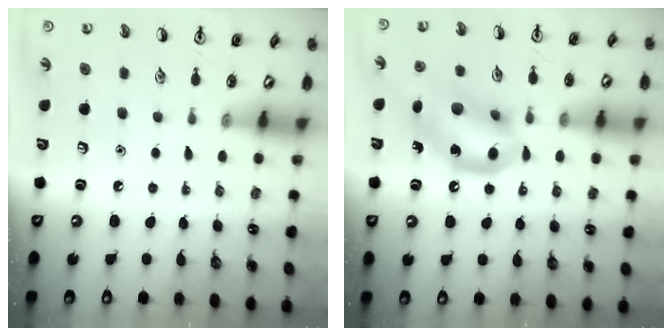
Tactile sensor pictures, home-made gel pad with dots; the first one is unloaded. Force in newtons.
{"total": 13.7, "press": 13.3, "slide": 3.2}